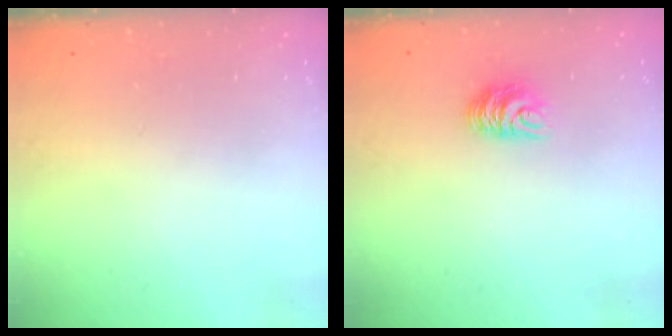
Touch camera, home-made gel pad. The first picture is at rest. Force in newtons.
{"total": 6.2, "press": 6.2, "slide": 0.4}